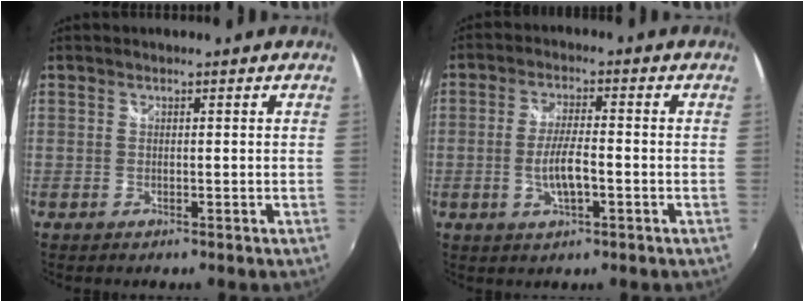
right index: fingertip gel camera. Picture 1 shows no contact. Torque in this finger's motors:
{"motor_torque": [0.13, 0.06, 0.13, 0.05]}